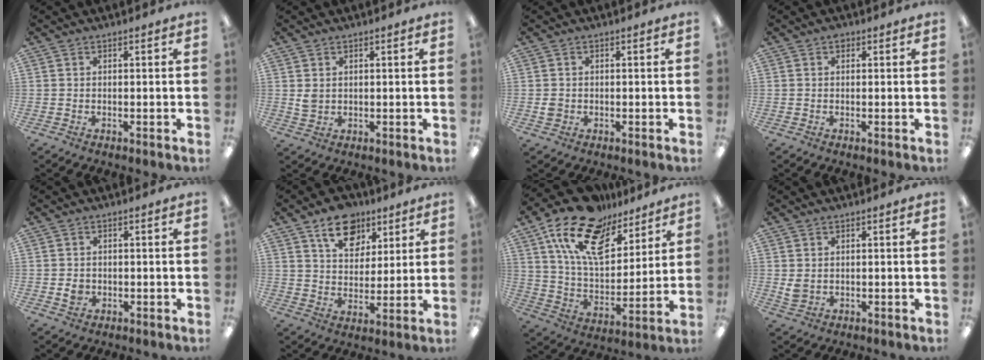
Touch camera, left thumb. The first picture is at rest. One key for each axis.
{"total": 2.7, "fx": 0.9, "fy": 2.1, "fz": 1.4, "tx": -0.021, "ty": 0.001, "tz": 0.015}
{"total": 1.8, "fx": -0.1, "fy": 1.7, "fz": 0.6, "tx": -0.005, "ty": 0.000, "tz": -0.006}
{"total": 1.2, "fx": 0.4, "fy": 0.8, "fz": 0.6, "tx": -0.006, "ty": 0.000, "tz": 0.006}
{"total": 2.7, "fx": -0.3, "fy": 2.3, "fz": 1.2, "tx": -0.013, "ty": 0.000, "tz": -0.007}
{"total": 12.7, "fx": 7.8, "fy": 8.4, "fz": 5.6, "tx": -0.073, "ty": -0.033, "tz": 0.140}
{"total": 19.9, "fx": 13.1, "fy": 10.0, "fz": 11.3, "tx": -0.217, "ty": -0.068, "tz": 0.235}
{"total": 2.8, "fx": 0.8, "fy": 2.2, "fz": 1.5, "tx": -0.022, "ty": 0.001, "tz": 0.013}